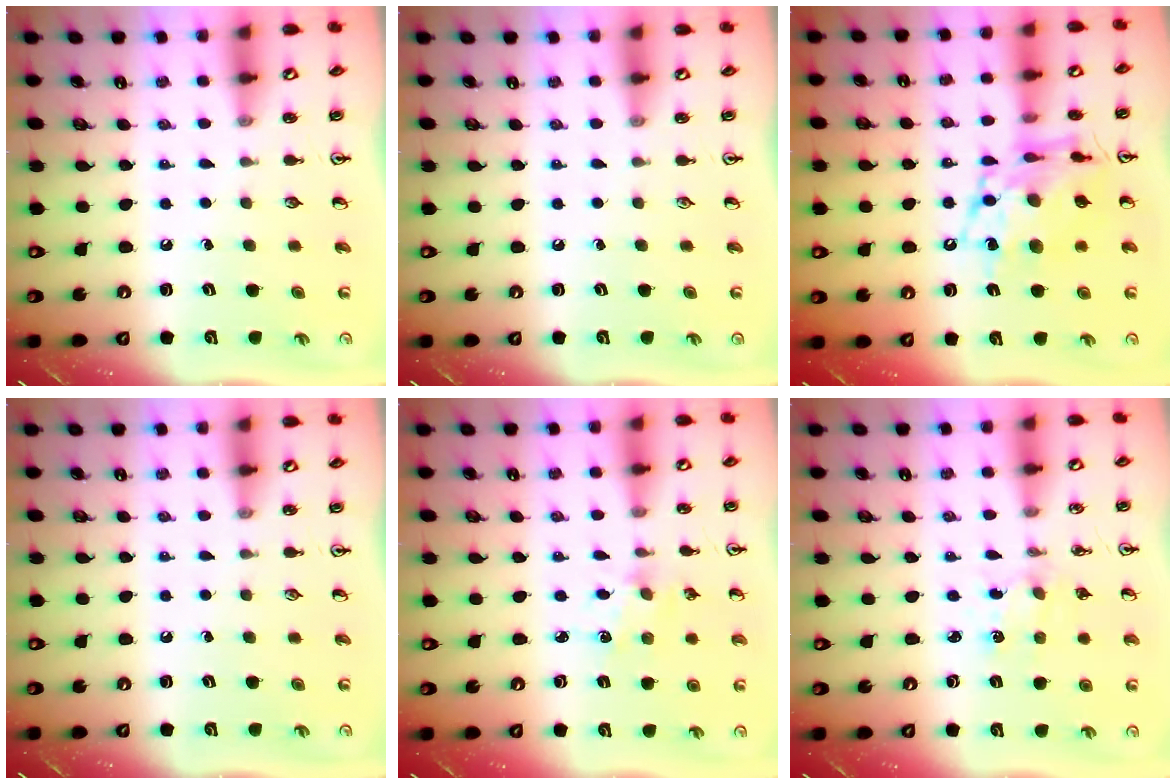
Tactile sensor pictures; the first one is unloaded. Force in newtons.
{"total": 0.0}
{"total": 14.0, "press": 14.0, "slide": 1.1}
{"total": 0.0}
{"total": 2.5, "press": 2.4, "slide": 0.4}
{"total": 2.3, "press": 2.3, "slide": 0.4}